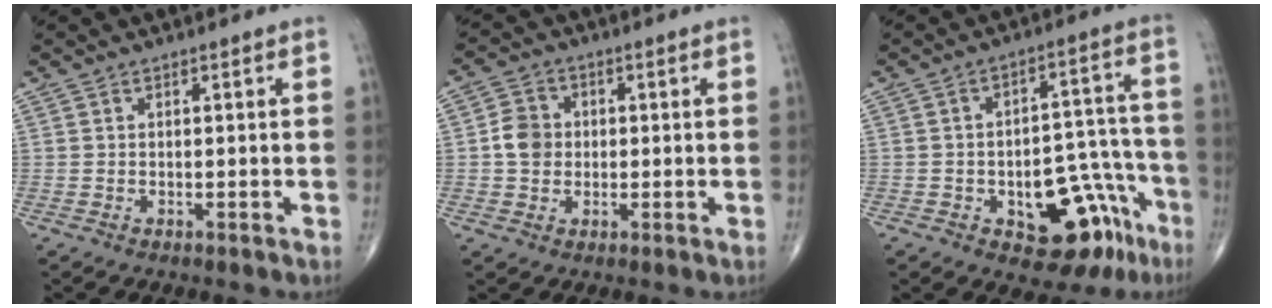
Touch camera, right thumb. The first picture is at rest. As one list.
[{"total": 5.4, "force": [0.0, 4.7, 2.7], "torque": [-0.037, 0.008, -0.007]}, {"total": 15.5, "force": [-7.7, 8.3, 10.6], "torque": [-0.082, 0.069, -0.095]}]